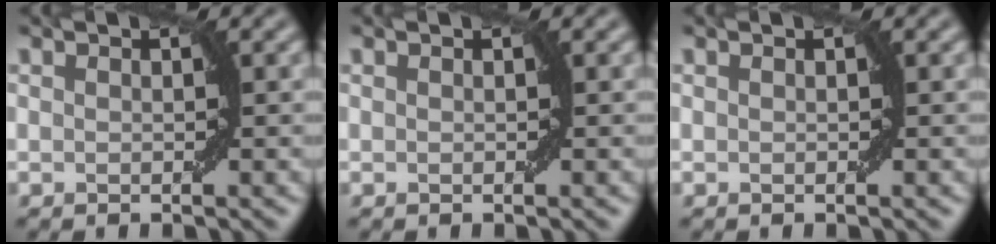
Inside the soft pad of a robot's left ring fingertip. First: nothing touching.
{"total": 0.0}
{"total": 0.0}